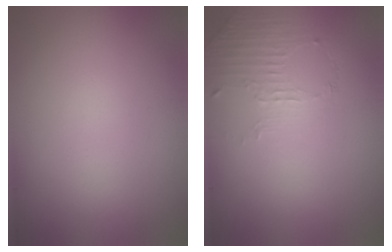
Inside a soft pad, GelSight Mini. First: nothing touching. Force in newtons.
{"total": 1.2, "press": 0.4, "slide": 1.1}